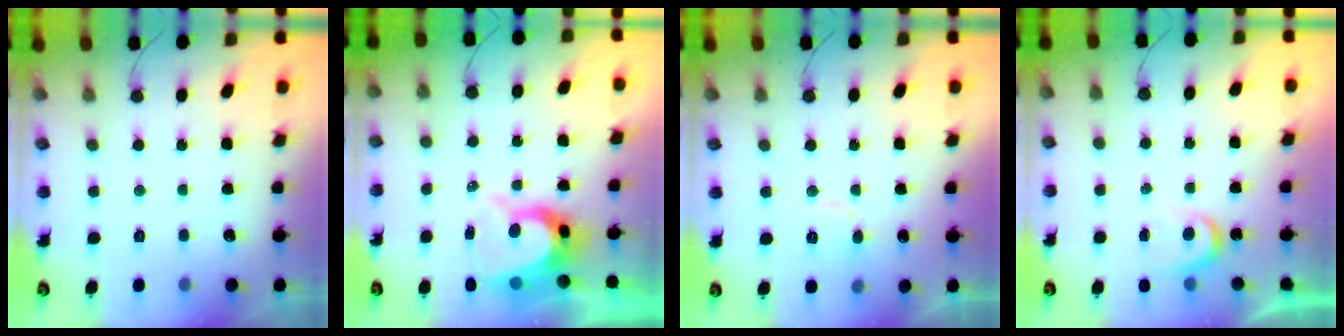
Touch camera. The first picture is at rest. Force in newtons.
{"total": 8.4, "press": 8.4, "slide": 0.5}
{"total": 7.1, "press": 7.1, "slide": 0.6}
{"total": 4.2, "press": 4.2, "slide": 0.3}